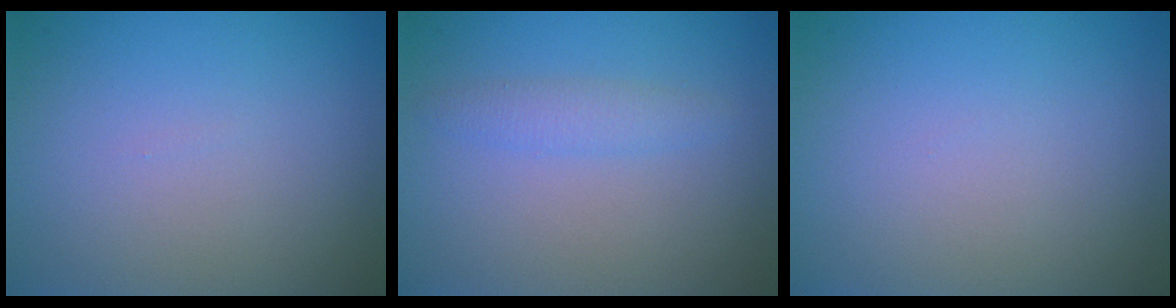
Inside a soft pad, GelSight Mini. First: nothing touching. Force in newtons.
{"total": 1.6, "press": 1.6, "slide": 0.1}
{"total": 0.0}